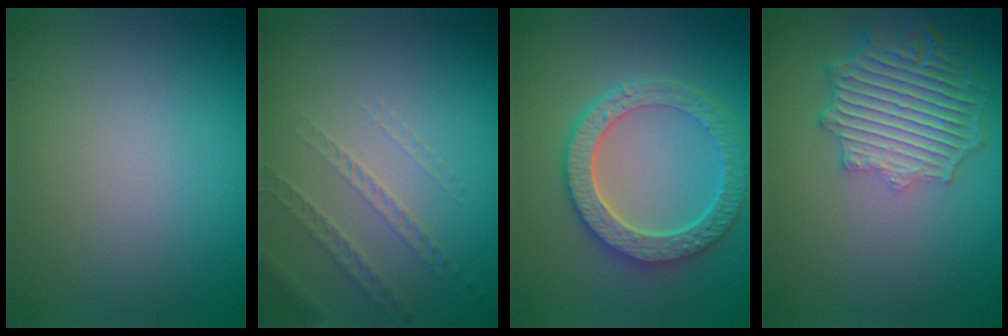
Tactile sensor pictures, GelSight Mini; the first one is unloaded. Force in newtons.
{"total": 1.4, "press": 1.0, "slide": 0.9}
{"total": 5.6, "press": 4.7, "slide": 3.1}
{"total": 6.6, "press": 5.1, "slide": 4.1}